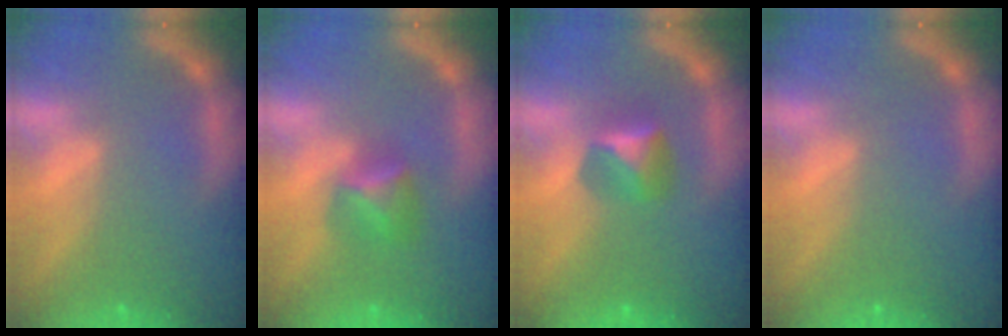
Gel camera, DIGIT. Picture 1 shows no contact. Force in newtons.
{"total": 2.9}
{"total": 2.9}
{"total": 0.0}